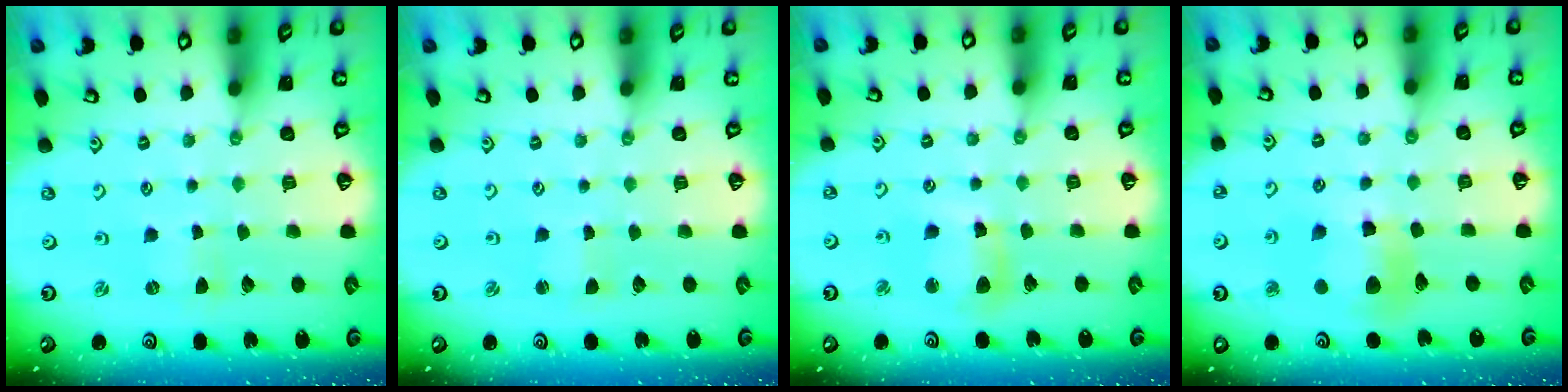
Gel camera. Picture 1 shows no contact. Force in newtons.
{"total": 1.4, "press": 1.4, "slide": 0.0}
{"total": 9.0, "press": 8.9, "slide": 1.3}
{"total": 10.2, "press": 10.2, "slide": 1.3}